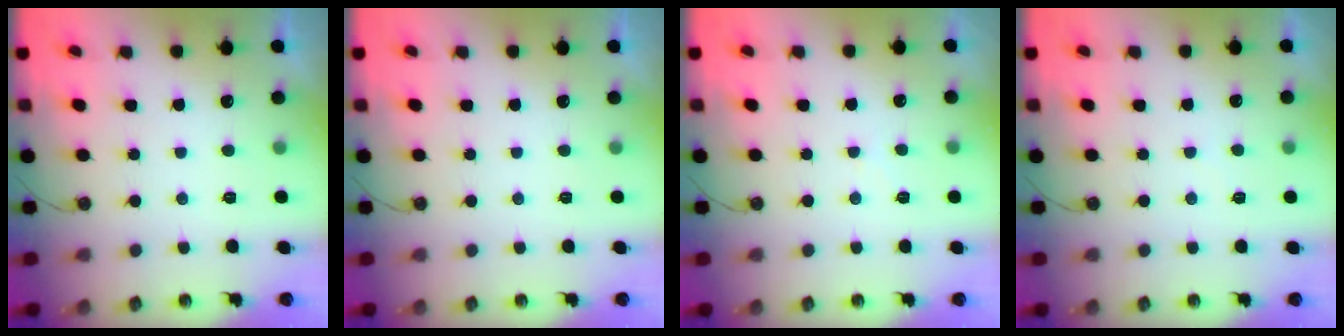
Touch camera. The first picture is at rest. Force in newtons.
{"total": 0.0}
{"total": 5.4, "press": 5.4, "slide": 0.8}
{"total": 2.0, "press": 2.0, "slide": 0.3}